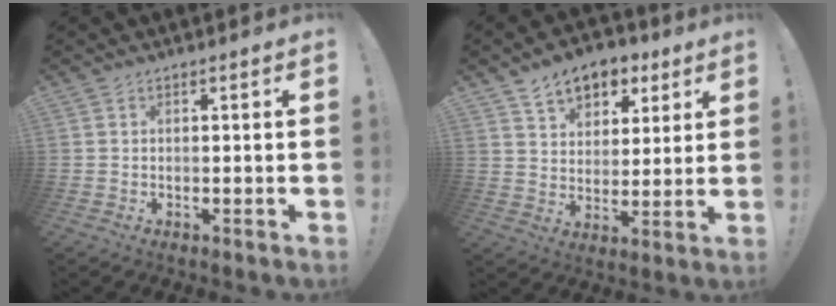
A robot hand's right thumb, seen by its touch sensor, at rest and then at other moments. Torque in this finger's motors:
{"motor_torque": [-0.02, 0.23, 0.15, 0.07, 0.01]}